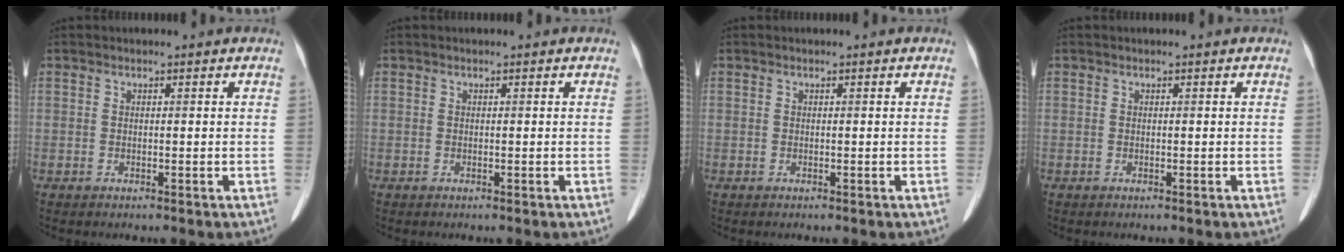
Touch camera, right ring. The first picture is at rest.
{"total": 0.0}
{"total": 0.0}
{"total": 0.0}